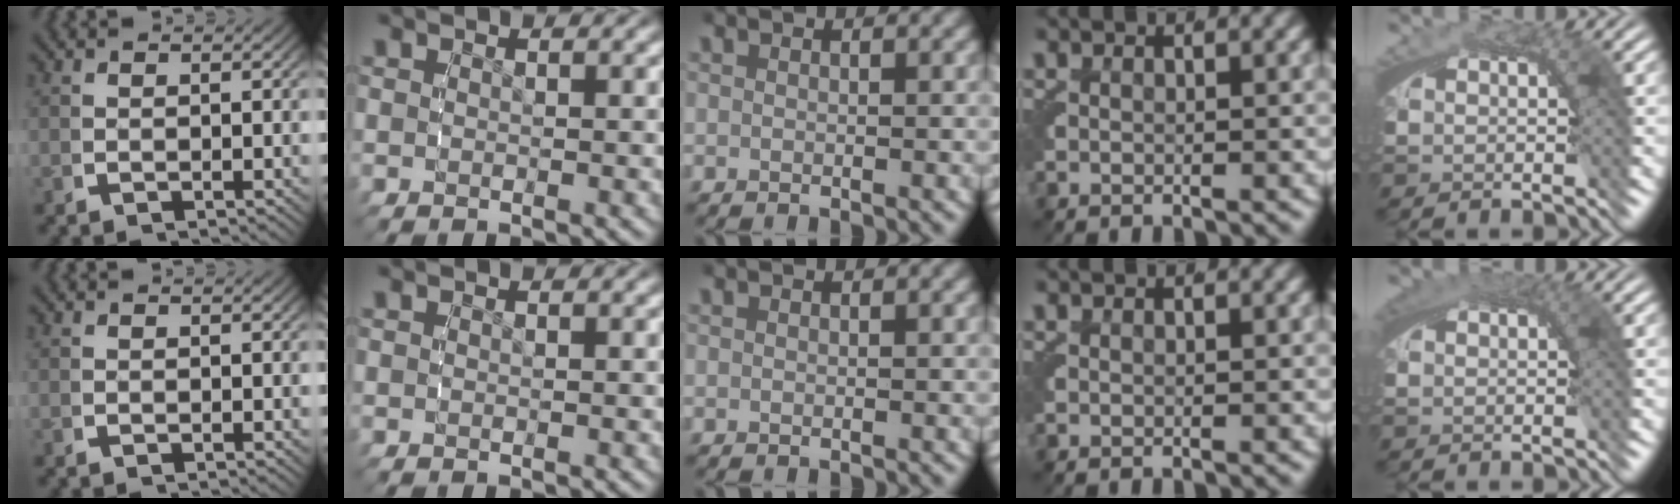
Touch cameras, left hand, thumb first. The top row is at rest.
{"little": {"total": 0.7, "force": [0.2, 0.4, 0.5], "torque": [-0.009, -0.006, 0.005]}}